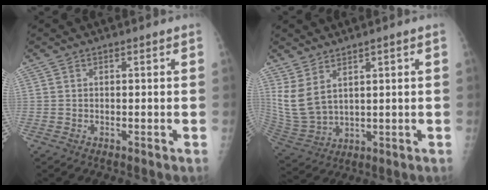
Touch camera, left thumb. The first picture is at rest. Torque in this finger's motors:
{"motor_torque": [0.59, 0.16, 0.88, -0.43, 0.27]}